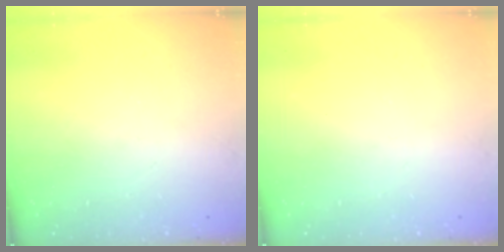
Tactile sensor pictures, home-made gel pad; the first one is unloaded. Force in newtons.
{"total": 0.0}